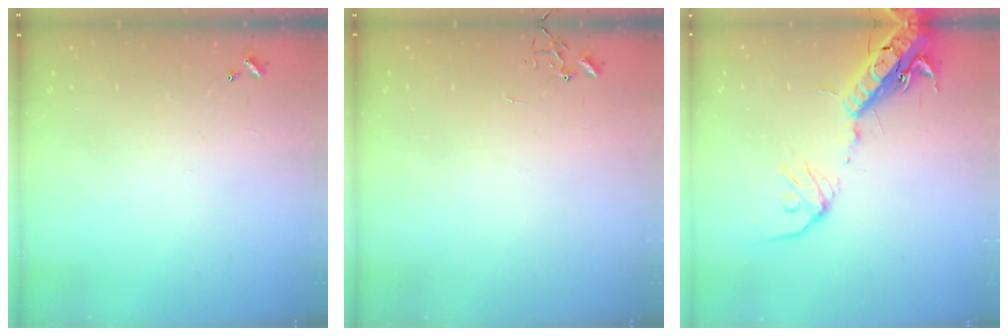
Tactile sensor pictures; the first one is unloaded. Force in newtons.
{"total": 0.0}
{"total": 17.9, "press": 17.4, "slide": 4.3}